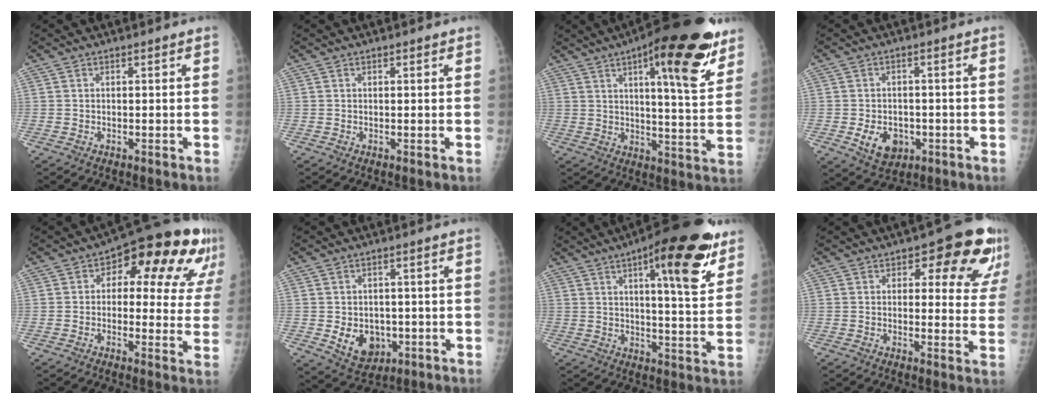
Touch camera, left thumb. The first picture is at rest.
{"total": 0.6, "force": [0.2, 0.3, 0.4], "torque": [-0.003, 0.001, 0.001]}
{"total": 21.4, "force": [11.8, 5.6, 17.0], "torque": [-0.213, -0.044, 0.164]}
{"total": 7.1, "force": [-2.2, 5.3, 4.1], "torque": [-0.048, 0.008, -0.026]}
{"total": 18.3, "force": [7.8, 9.1, 13.8], "torque": [-0.124, 0.005, 0.089]}
{"total": 8.1, "force": [-1.7, 6.3, 4.8], "torque": [-0.047, 0.001, -0.013]}
{"total": 19.0, "force": [9.8, 5.2, 15.5], "torque": [-0.187, -0.037, 0.132]}
{"total": 13.6, "force": [6.8, 6.3, 9.9], "torque": [-0.064, -0.026, 0.072]}